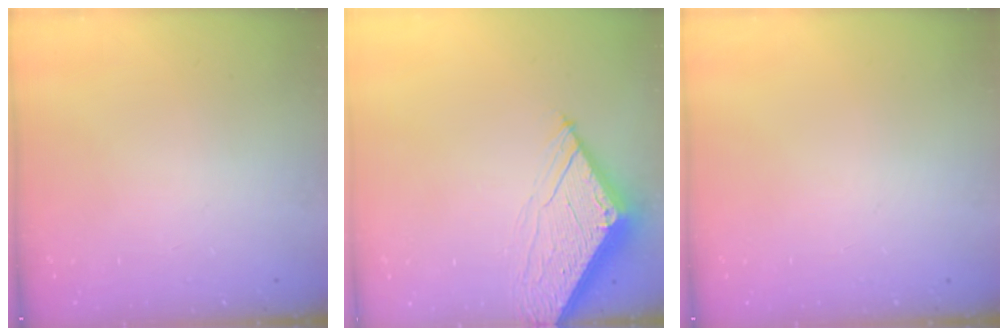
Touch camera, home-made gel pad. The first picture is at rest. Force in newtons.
{"total": 6.6, "press": 6.6, "slide": 0.7}
{"total": 0.0}